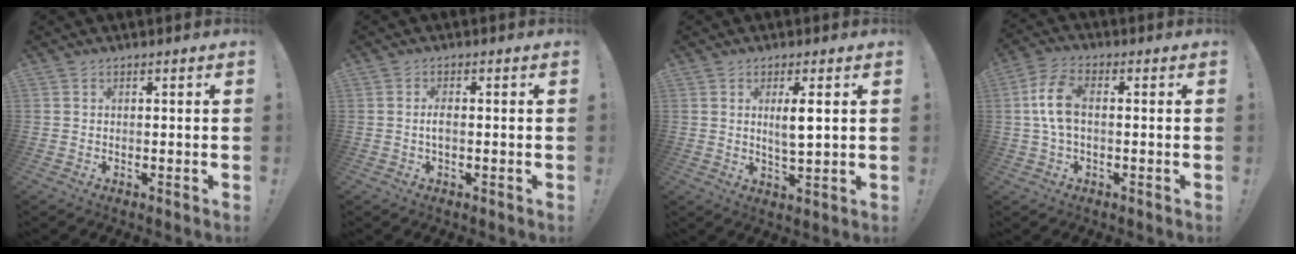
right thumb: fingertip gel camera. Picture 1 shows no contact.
{"total": 0.5, "force": [-0.3, 0.2, 0.4], "torque": [-0.016, 0.003, -0.003]}
{"total": 5.2, "force": [1.4, 1.1, 4.9], "torque": [-0.082, -0.009, 0.020]}
{"total": 9.1, "force": [0.4, 4.8, 7.7], "torque": [-0.159, 0.003, 0.012]}